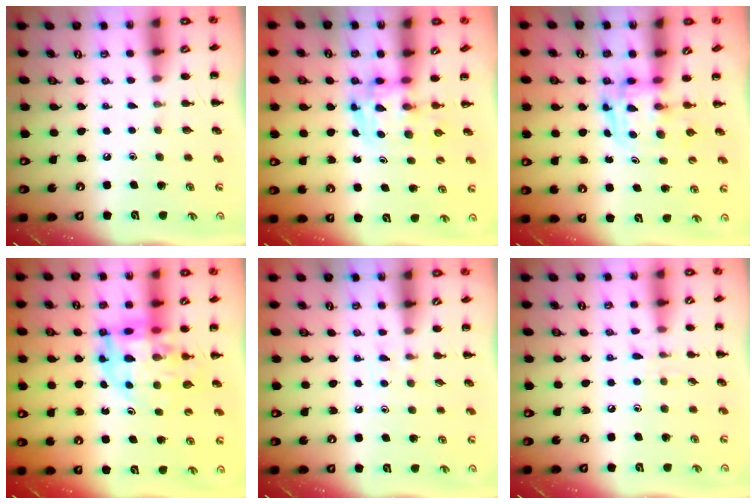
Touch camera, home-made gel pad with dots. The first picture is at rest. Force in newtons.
{"total": 3.5, "press": 3.5, "slide": 0.6}
{"total": 3.3, "press": 3.3, "slide": 0.5}
{"total": 13.4, "press": 12.8, "slide": 4.1}
{"total": 3.1, "press": 2.8, "slide": 1.3}
{"total": 5.9, "press": 5.5, "slide": 2.2}